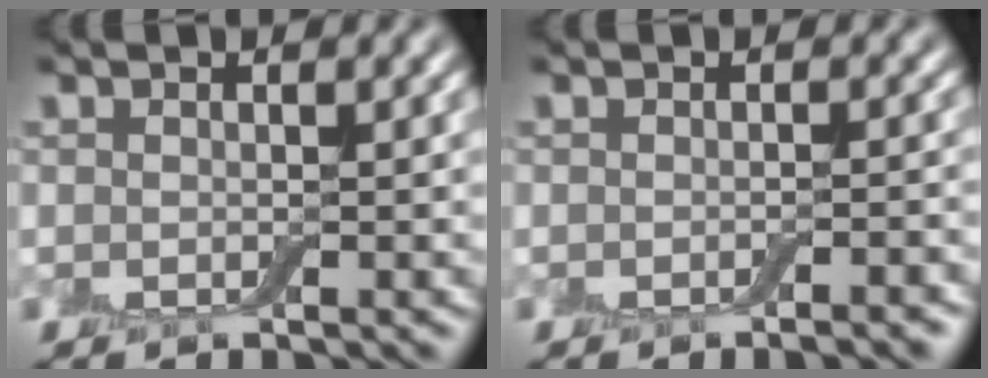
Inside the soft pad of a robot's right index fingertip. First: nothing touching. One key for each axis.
{"total": 1.6, "fx": -1.0, "fy": 0.3, "fz": 1.2, "tx": -0.007, "ty": 0.001, "tz": -0.014}